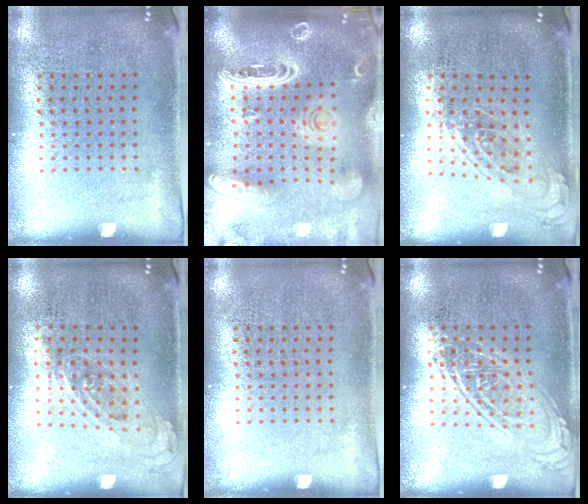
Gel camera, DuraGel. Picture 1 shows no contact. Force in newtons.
{"total": 3.8, "press": 3.0, "slide": 2.4}
{"total": 0.8, "press": 0.8, "slide": 0.3}
{"total": 0.8, "press": 0.7, "slide": 0.4}
{"total": 0.0}
{"total": 1.5, "press": 1.5, "slide": 0.1}